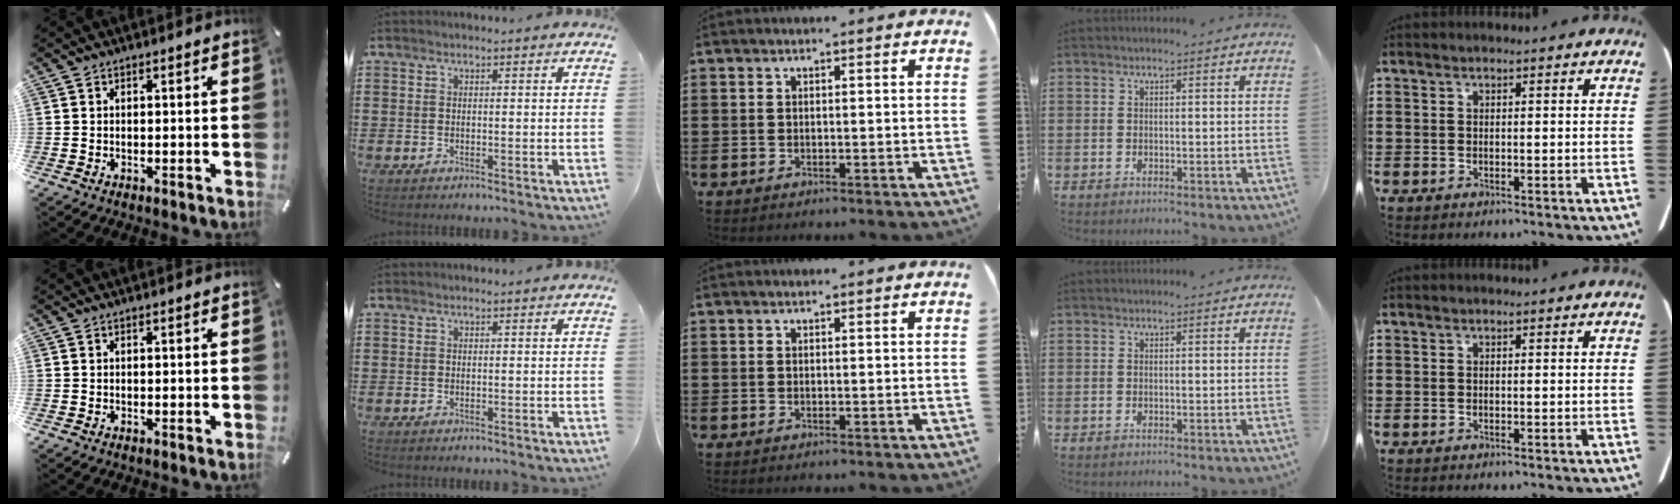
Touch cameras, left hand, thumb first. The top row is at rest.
{}